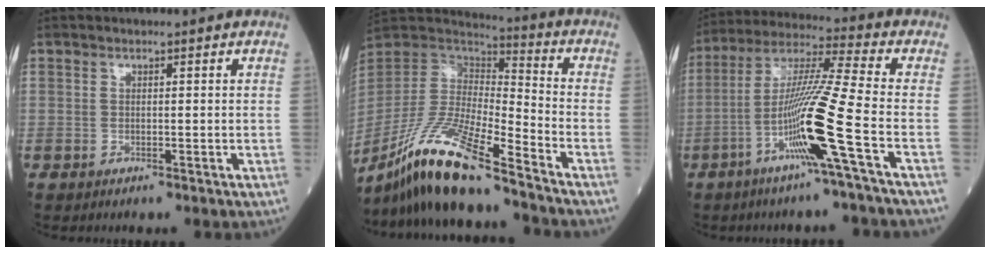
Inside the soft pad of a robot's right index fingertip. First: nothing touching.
{"total": 17.2, "force": [-13.0, 1.3, 11.1], "torque": [-0.238, -0.025, -0.245]}
{"total": 13.8, "force": [-5.1, -2.3, 12.6], "torque": [-0.246, -0.009, -0.100]}